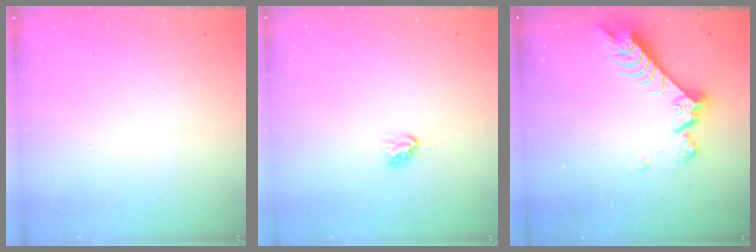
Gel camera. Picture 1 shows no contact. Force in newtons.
{"total": 3.6, "press": 3.6, "slide": 0.3}
{"total": 7.3, "press": 7.2, "slide": 1.2}